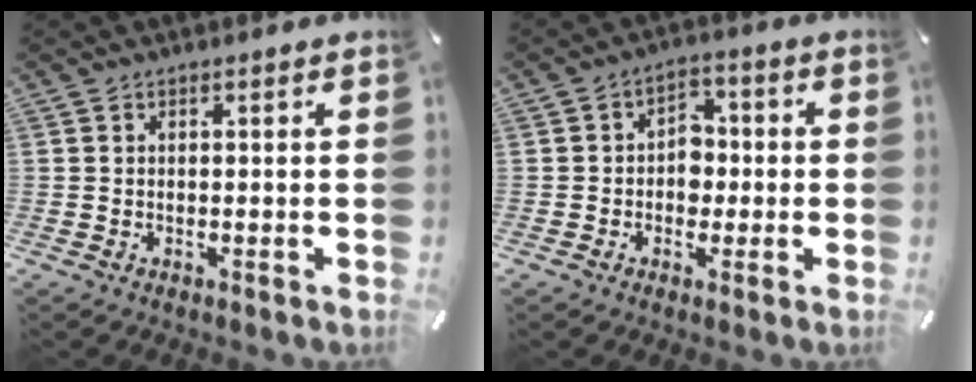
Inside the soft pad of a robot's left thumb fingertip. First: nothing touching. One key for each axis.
{"total": 5.8, "fx": -1.1, "fy": 5.0, "fz": 2.7, "tx": -0.031, "ty": 0.011, "tz": -0.025}